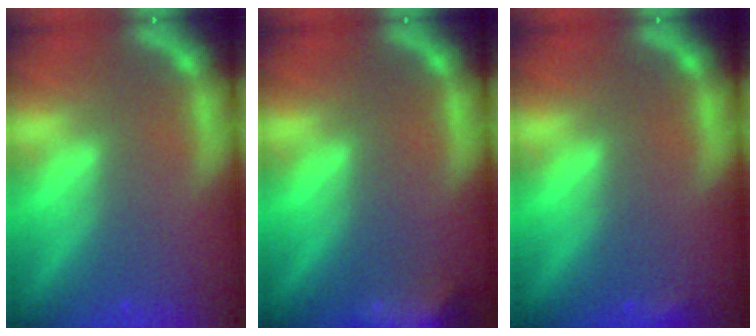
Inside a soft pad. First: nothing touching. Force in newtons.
{"total": 6.9}
{"total": 0.9}